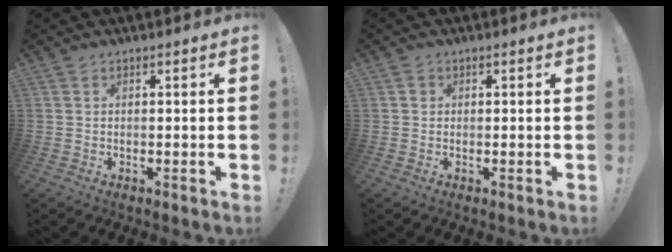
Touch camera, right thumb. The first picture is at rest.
{"total": 1.0, "force": [0.2, 1.0, 0.4], "torque": [0.000, 0.001, 0.002]}